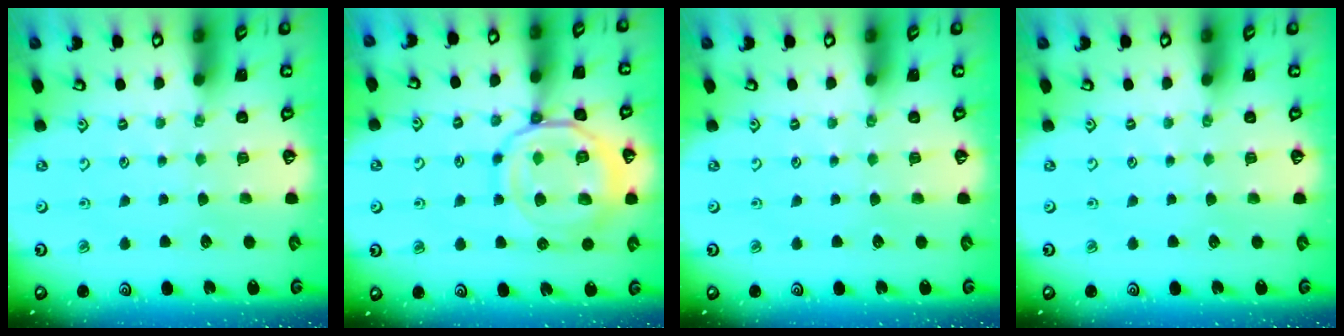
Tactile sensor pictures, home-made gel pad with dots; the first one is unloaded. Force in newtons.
{"total": 16.7, "press": 16.6, "slide": 1.7}
{"total": 0.0}
{"total": 0.0}